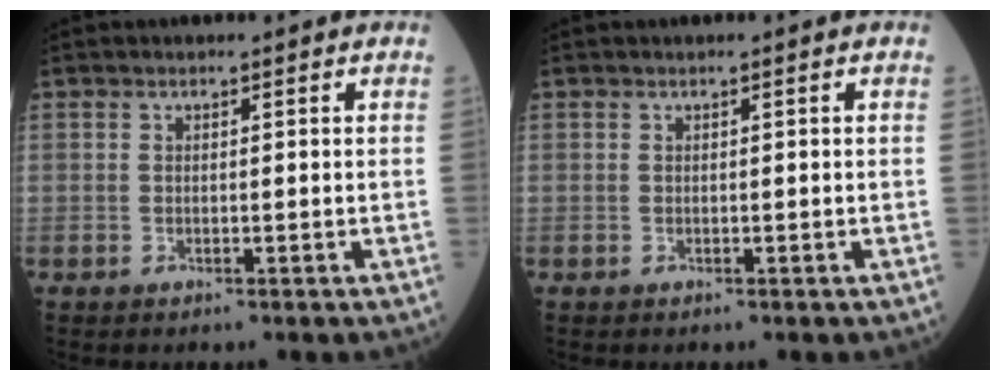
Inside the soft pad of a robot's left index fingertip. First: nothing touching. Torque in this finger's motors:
{"motor_torque": [-0.13, 0.10, 0.03, 0.01]}